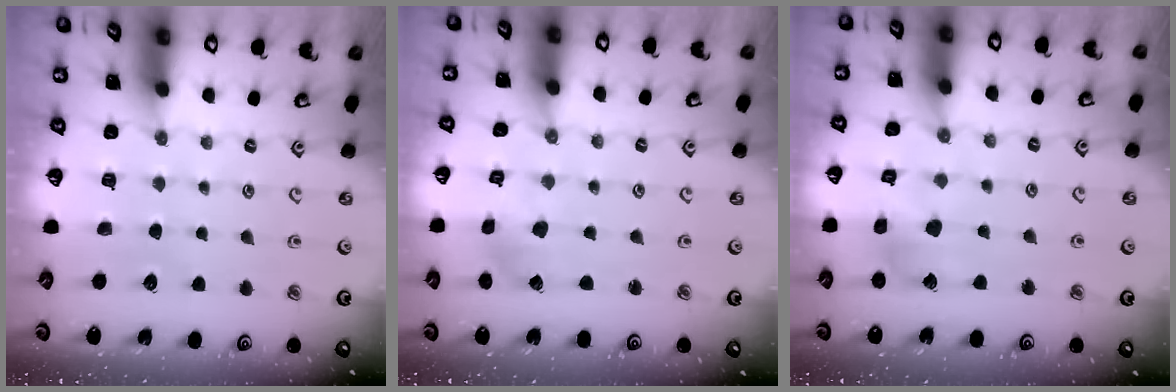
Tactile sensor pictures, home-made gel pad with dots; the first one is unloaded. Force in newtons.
{"total": 1.4, "press": 1.4, "slide": 0.2}
{"total": 8.1, "press": 8.1, "slide": 0.9}